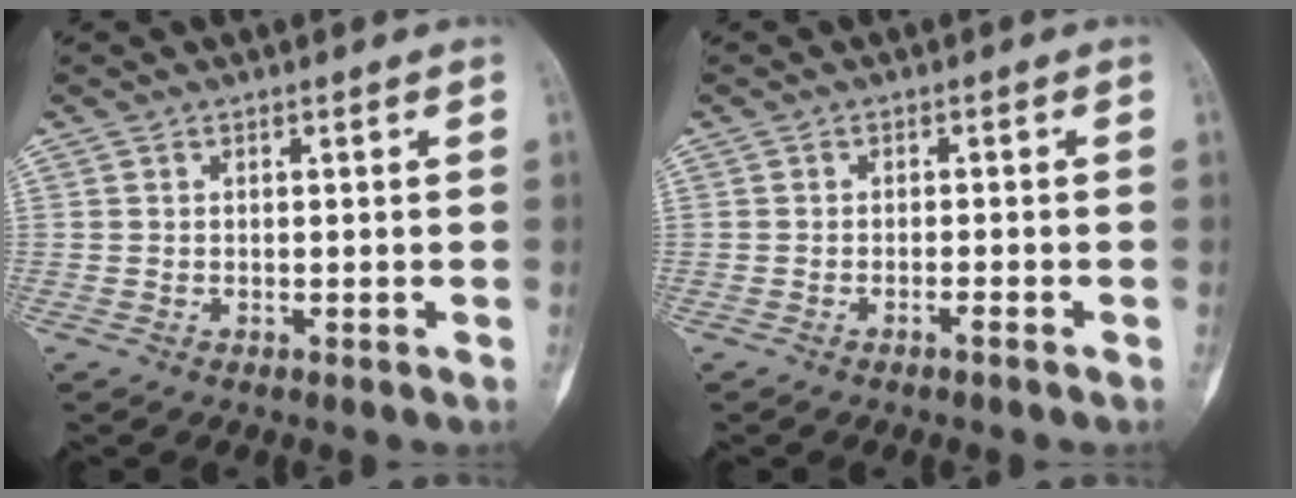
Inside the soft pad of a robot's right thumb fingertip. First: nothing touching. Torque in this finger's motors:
{"motor_torque": [-0.32, -0.01, -0.17, -0.01, -0.05]}